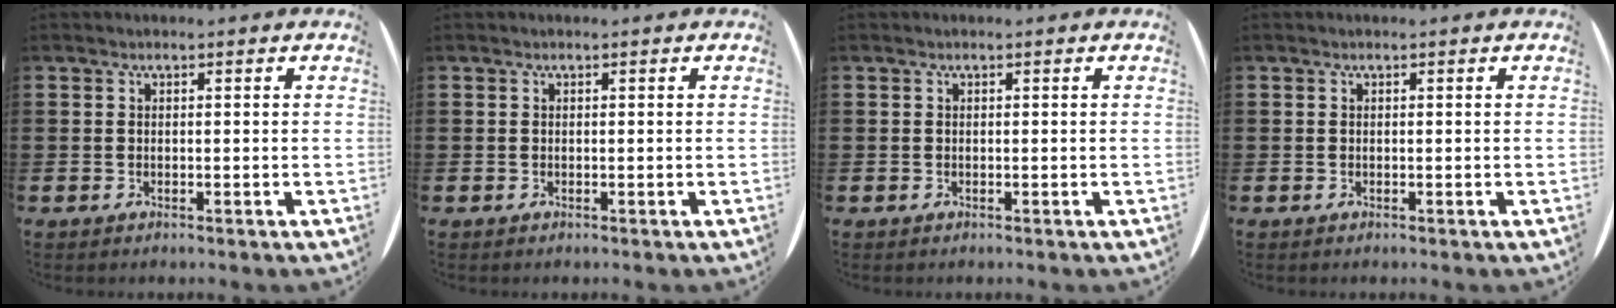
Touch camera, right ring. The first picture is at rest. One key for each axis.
{"total": 0.0}
{"total": 0.0}
{"total": 0.0}